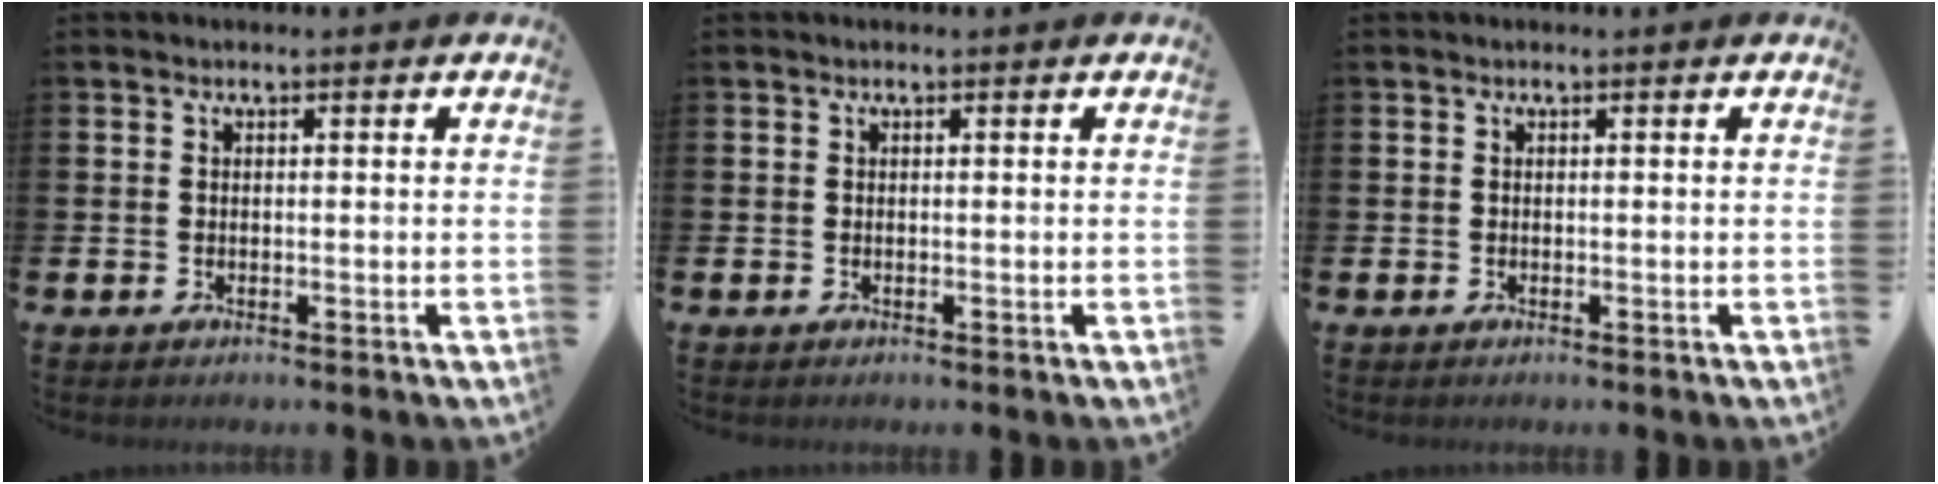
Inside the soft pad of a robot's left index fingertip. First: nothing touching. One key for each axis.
{"total": 0.0}
{"total": 0.0}